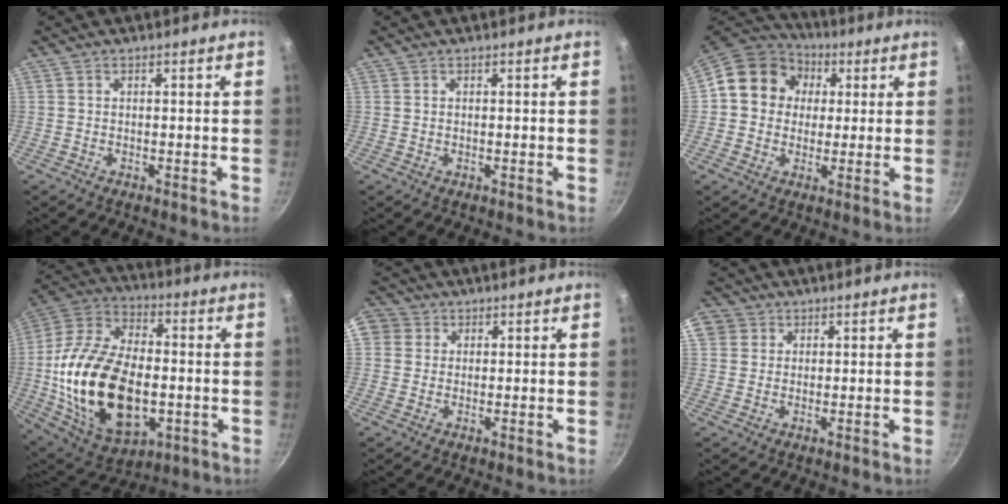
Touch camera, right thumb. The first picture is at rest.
{"total": 0.0}
{"total": 12.9, "force": [2.6, 11.3, 5.6], "torque": [-0.065, 0.019, 0.026]}
{"total": 27.1, "force": [-3.3, 16.1, 21.5], "torque": [-0.396, 0.022, -0.048]}
{"total": 6.2, "force": [1.8, 5.7, 1.9], "torque": [-0.012, 0.006, 0.021]}
{"total": 4.9, "force": [1.7, 4.4, 1.2], "torque": [0.005, 0.004, 0.022]}